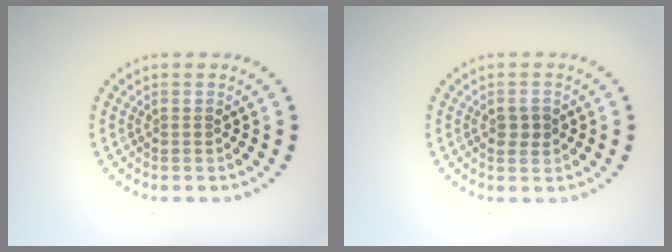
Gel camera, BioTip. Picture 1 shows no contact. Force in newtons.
{"total": 1.6, "press": 1.6, "slide": 0.1}